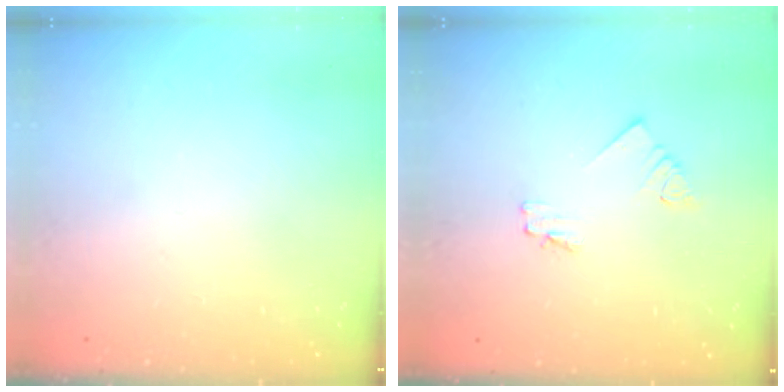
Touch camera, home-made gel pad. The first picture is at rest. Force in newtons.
{"total": 1.7, "press": 1.7, "slide": 0.3}